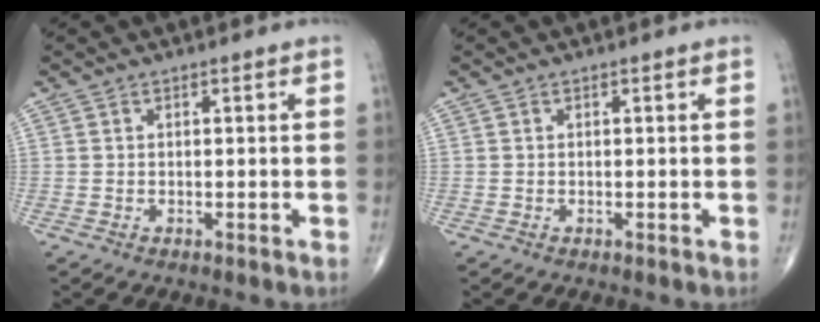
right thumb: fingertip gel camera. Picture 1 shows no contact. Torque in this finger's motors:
{"motor_torque": [0.25, 0.30, -0.13, -0.11, 0.03]}